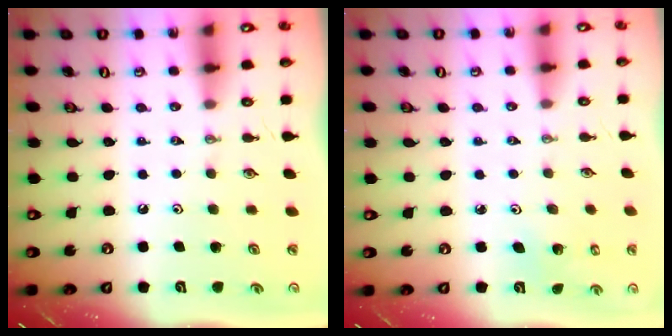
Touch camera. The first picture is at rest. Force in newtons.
{"total": 2.5, "press": 2.5, "slide": 0.2}